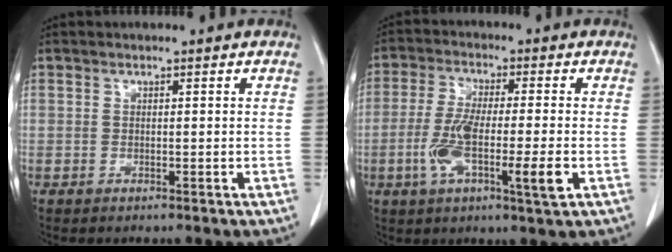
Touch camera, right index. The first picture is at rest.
{"total": 10.4, "force": [-2.7, 1.1, 10.0], "torque": [-0.184, -0.009, -0.049]}